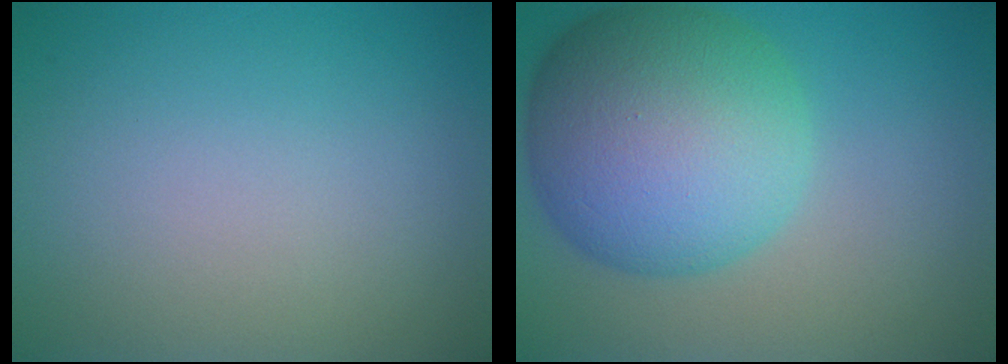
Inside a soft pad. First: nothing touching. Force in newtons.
{"total": 12.4, "press": 12.4, "slide": 0.2}